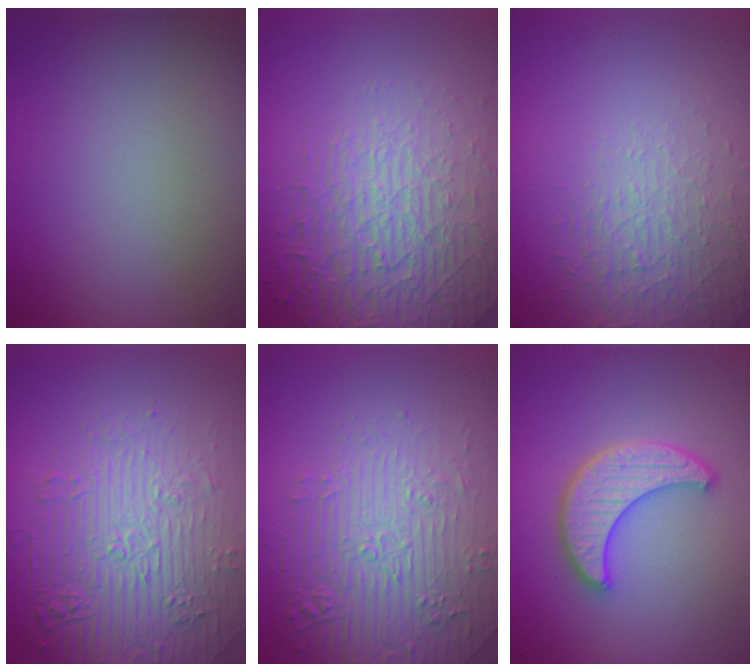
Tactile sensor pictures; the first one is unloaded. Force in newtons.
{"total": 7.6, "press": 5.5, "slide": 5.2}
{"total": 1.9, "press": 1.4, "slide": 1.3}
{"total": 7.7, "press": 5.7, "slide": 5.2}
{"total": 5.4, "press": 4.8, "slide": 2.3}
{"total": 4.6, "press": 4.0, "slide": 2.3}